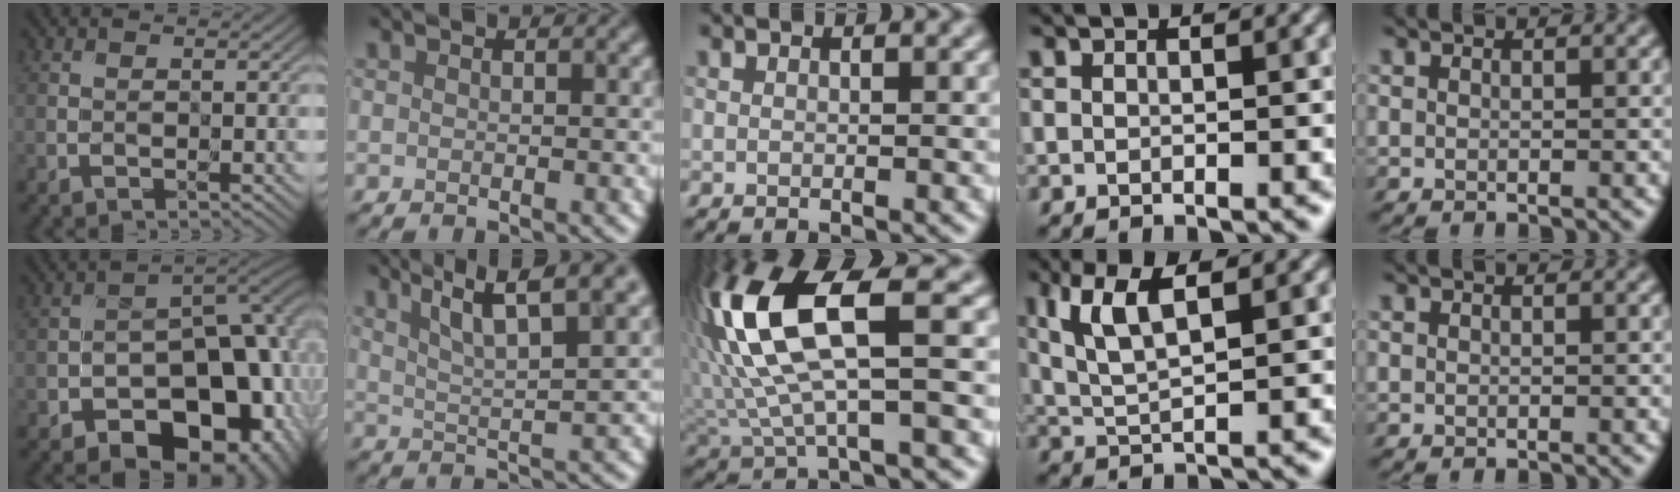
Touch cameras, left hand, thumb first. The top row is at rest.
{"thumb": {"total": 18.5, "force": [-8.8, 11.8, 11.3], "torque": [-0.111, -0.008, -0.113]}, "index": {"total": 7.3, "force": [4.2, 1.7, 5.7], "torque": [-0.092, 0.020, 0.067]}, "middle": {"total": 11.1, "force": [1.5, 3.8, 10.3], "torque": [-0.227, 0.011, 0.032]}, "ring": {"total": 5.1, "force": [1.8, 1.9, 4.4], "torque": [-0.096, 0.011, 0.035]}}